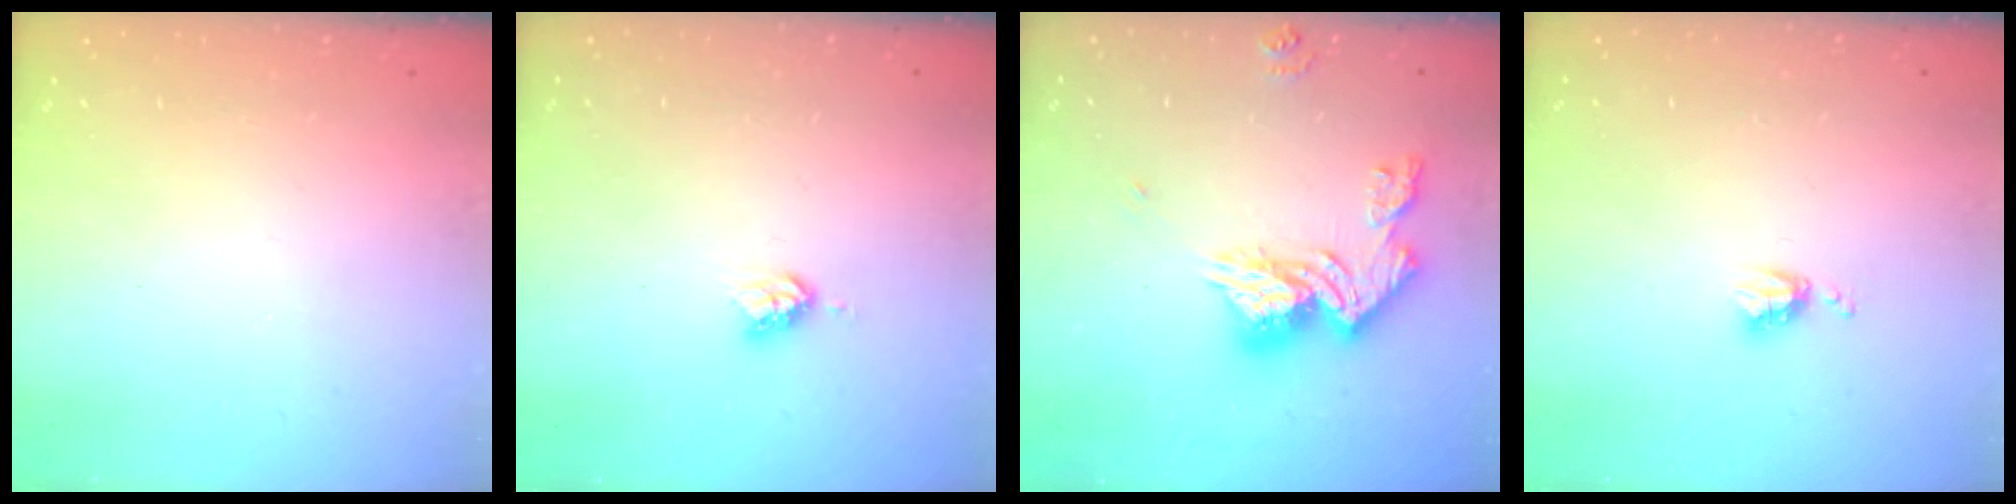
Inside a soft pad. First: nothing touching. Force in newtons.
{"total": 4.4, "press": 4.3, "slide": 0.6}
{"total": 14.3, "press": 14.2, "slide": 1.5}
{"total": 3.8, "press": 3.8, "slide": 0.6}